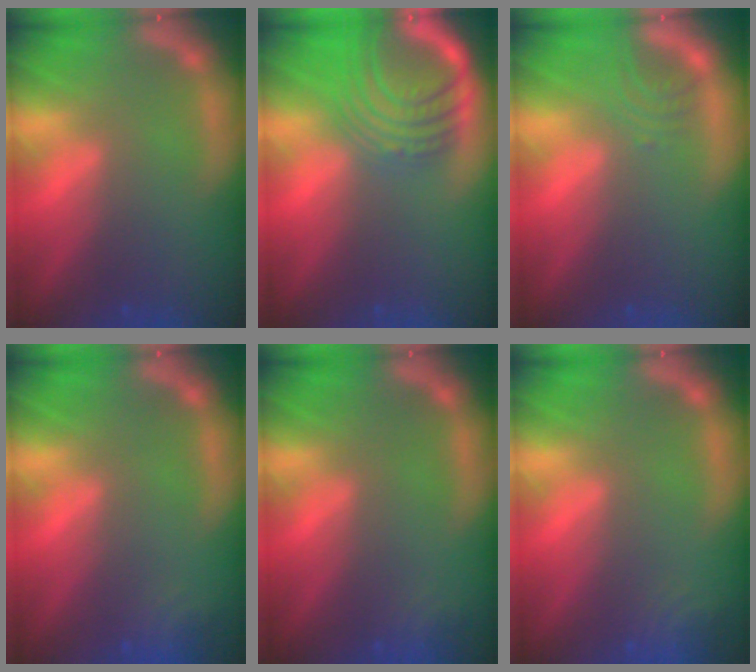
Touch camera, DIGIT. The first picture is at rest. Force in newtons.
{"total": 8.5}
{"total": 2.0}
{"total": 1.9}
{"total": 1.4}
{"total": 2.4}